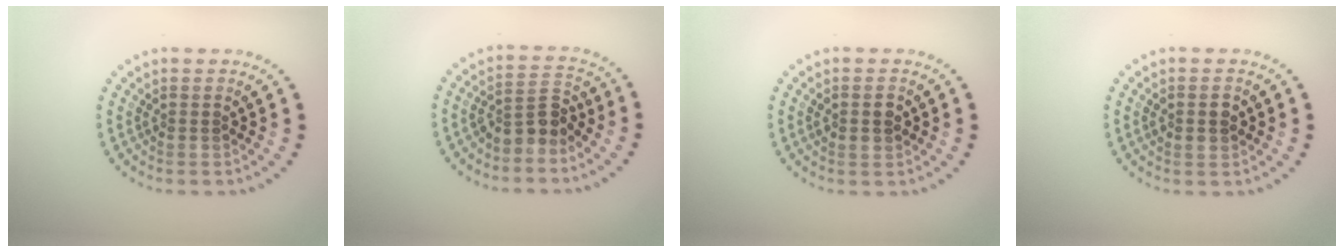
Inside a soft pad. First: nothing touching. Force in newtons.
{"total": 3.0, "press": 2.6, "slide": 1.5}
{"total": 1.3, "press": 1.3, "slide": 0.2}
{"total": 1.3, "press": 1.3, "slide": 0.2}